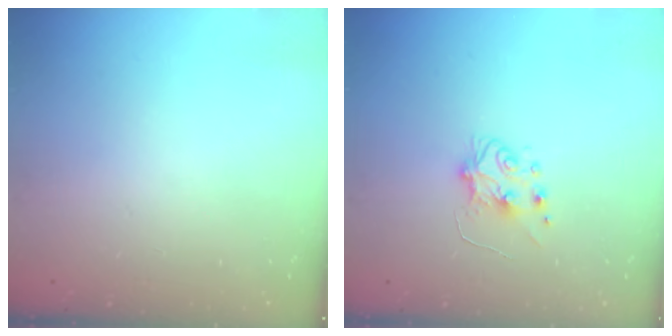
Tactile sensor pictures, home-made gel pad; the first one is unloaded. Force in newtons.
{"total": 5.9, "press": 5.9, "slide": 0.9}